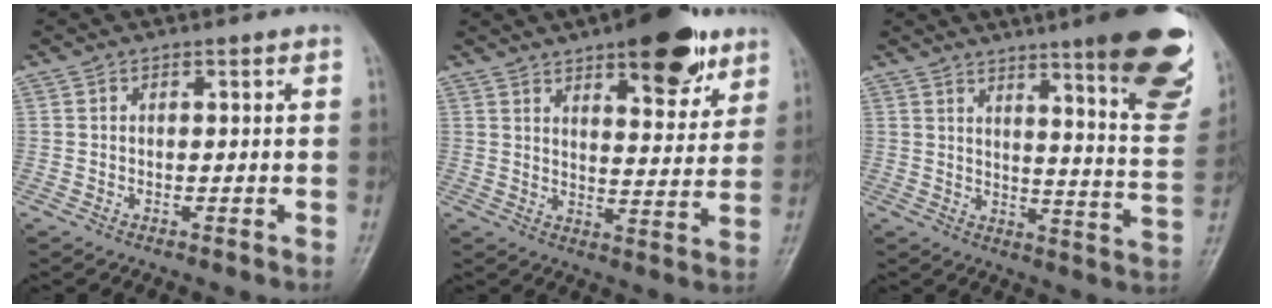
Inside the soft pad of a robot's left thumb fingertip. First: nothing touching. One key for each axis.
{"total": 15.2, "fx": 9.3, "fy": 5.7, "fz": 10.6, "tx": -0.104, "ty": -0.043, "tz": 0.130}
{"total": 20.7, "fx": 12.8, "fy": 3.0, "fz": 16.0, "tx": -0.179, "ty": -0.073, "tz": 0.166}